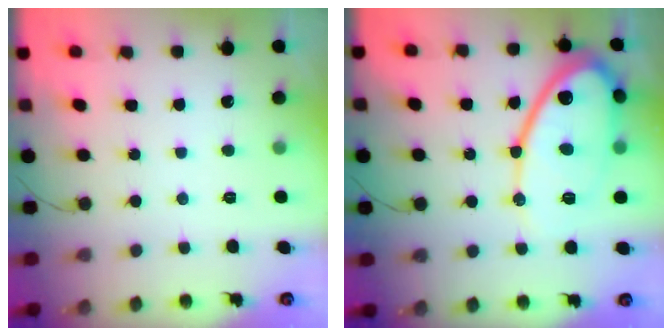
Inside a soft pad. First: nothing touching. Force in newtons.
{"total": 17.0, "press": 16.9, "slide": 1.5}